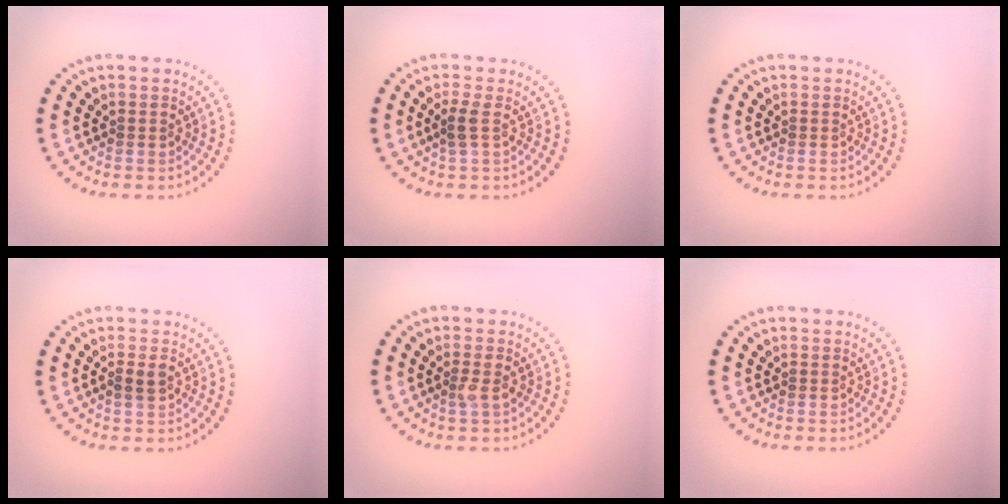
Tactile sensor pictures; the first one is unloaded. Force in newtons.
{"total": 1.2, "press": 0.9, "slide": 0.7}
{"total": 0.0}
{"total": 1.3, "press": 1.3, "slide": 0.4}
{"total": 1.2, "press": 1.1, "slide": 0.4}
{"total": 0.0}